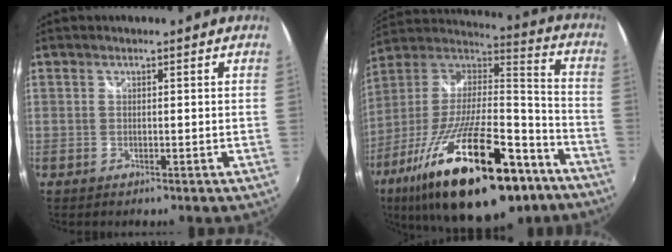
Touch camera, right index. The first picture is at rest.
{"total": 33.4, "force": [-19.3, 11.7, 24.6], "torque": [-0.434, -0.025, -0.299]}